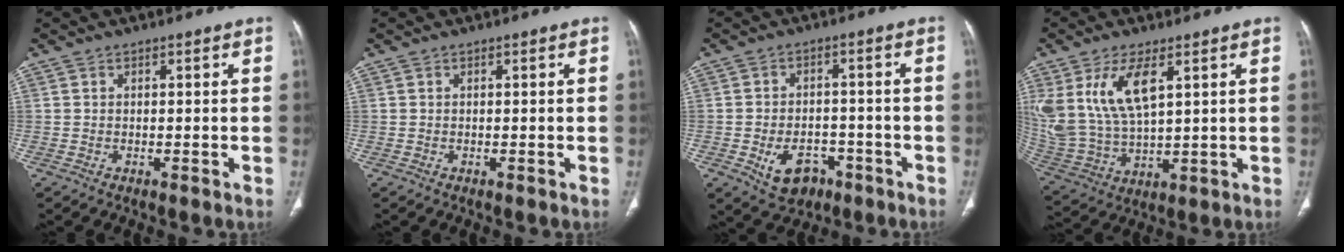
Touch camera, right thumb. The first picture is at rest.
{"total": 0.0}
{"total": 8.1, "force": [-3.5, 5.7, 4.4], "torque": [-0.054, 0.026, -0.045]}
{"total": 15.5, "force": [5.9, 7.3, 12.4], "torque": [-0.263, -0.021, 0.130]}